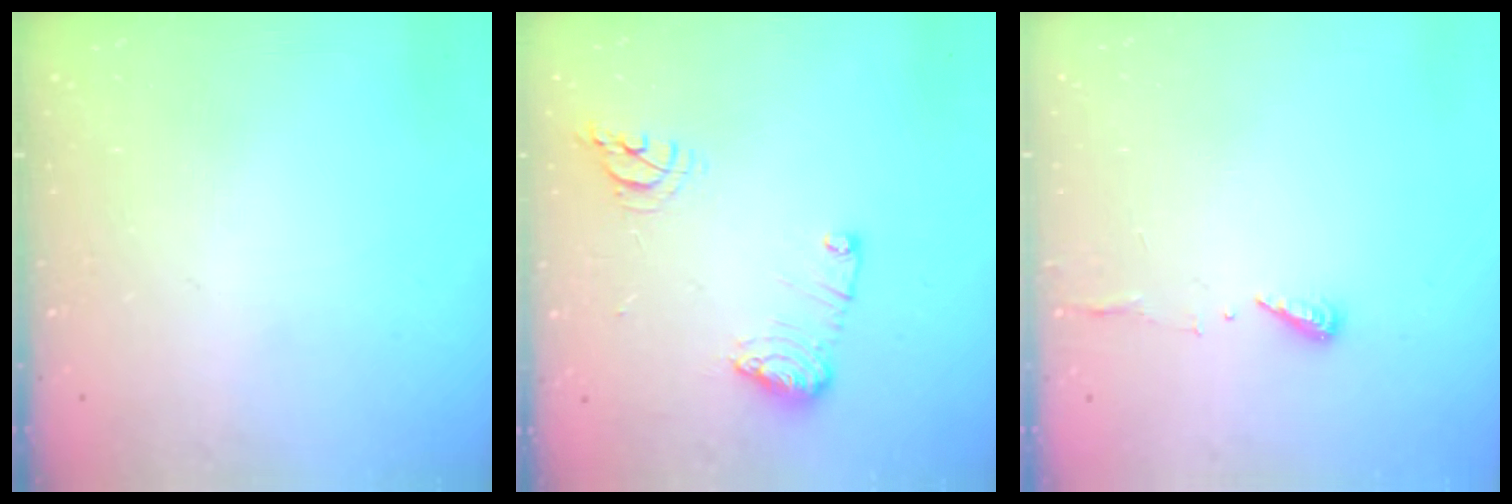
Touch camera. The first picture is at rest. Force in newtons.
{"total": 10.5, "press": 10.5, "slide": 1.0}
{"total": 6.3, "press": 6.3, "slide": 0.5}